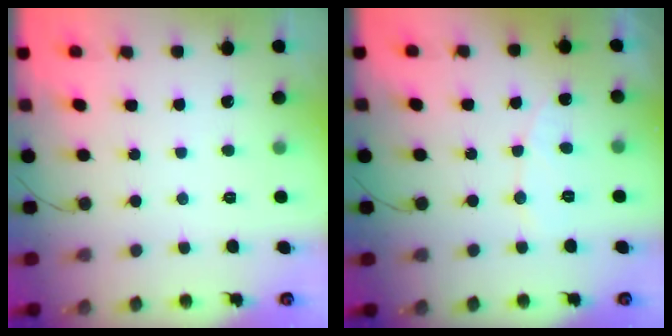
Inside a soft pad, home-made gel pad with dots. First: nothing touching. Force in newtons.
{"total": 6.5, "press": 6.5, "slide": 0.6}